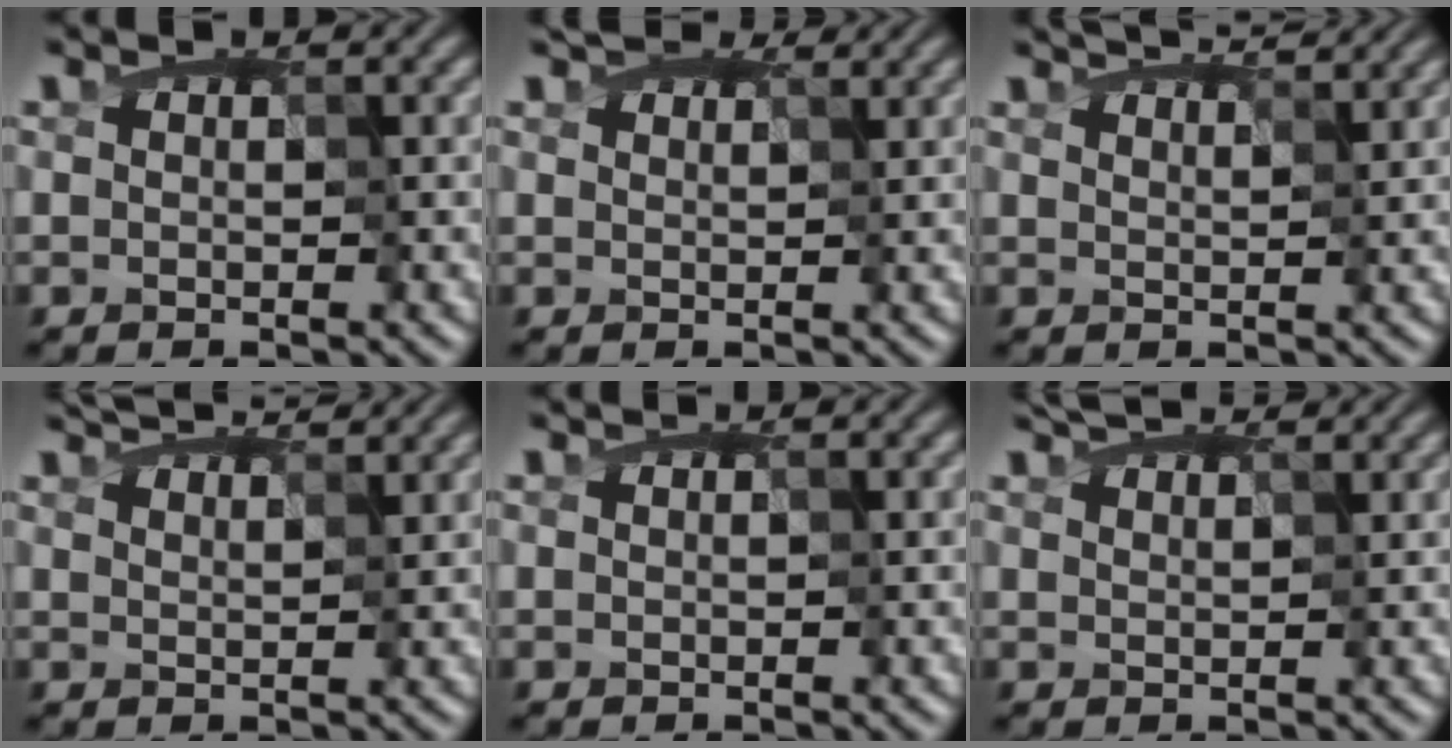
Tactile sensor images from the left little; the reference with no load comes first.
{"total": 3.2, "force": [2.8, 0.9, 1.1], "torque": [-0.031, 0.001, 0.043]}
{"total": 5.4, "force": [4.5, 1.5, 2.6], "torque": [-0.048, 0.016, 0.051]}
{"total": 5.7, "force": [4.9, 1.5, 2.6], "torque": [-0.055, 0.012, 0.062]}
{"total": 0.0}
{"total": 4.3, "force": [3.7, 1.3, 1.9], "torque": [-0.045, 0.009, 0.050]}